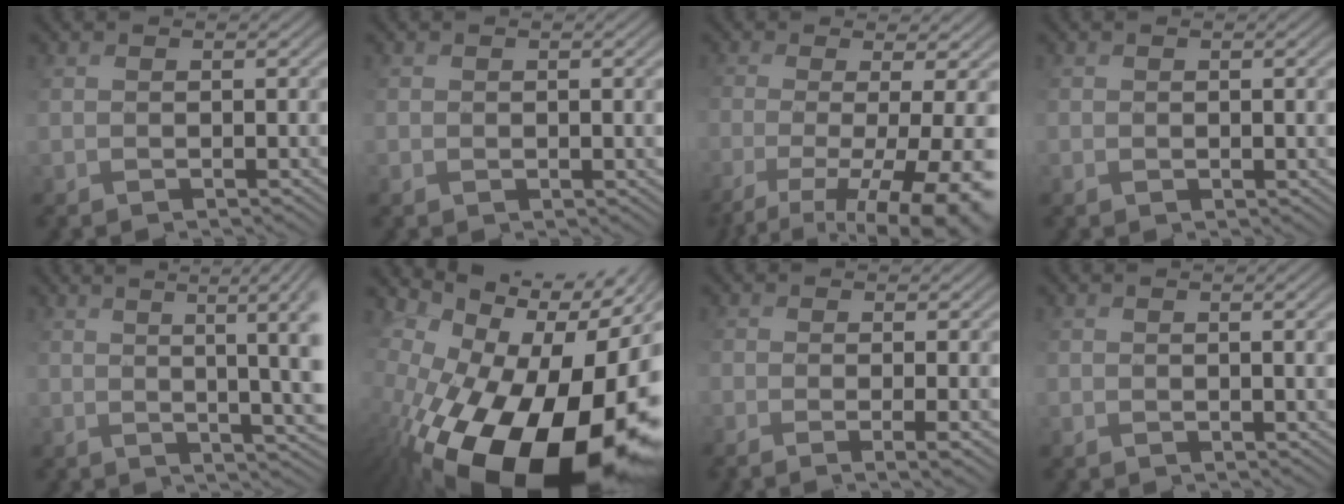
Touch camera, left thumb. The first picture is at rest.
{"total": 1.3, "force": [0.0, 0.6, 1.2], "torque": [-0.029, -0.006, 0.011]}
{"total": 12.2, "force": [-5.4, 3.7, 10.3], "torque": [-0.184, -0.021, -0.055]}
{"total": 1.7, "force": [0.0, 0.7, 1.5], "torque": [-0.034, -0.005, 0.012]}
{"total": 11.0, "force": [1.6, 3.6, 10.3], "torque": [-0.123, 0.022, 0.042]}
{"total": 21.3, "force": [-7.9, 12.2, 15.6], "torque": [-0.268, -0.063, -0.087]}
{"total": 5.4, "force": [-1.6, 1.8, 4.8], "torque": [-0.067, -0.006, -0.014]}
{"total": 3.0, "force": [0.2, 1.1, 2.8], "torque": [-0.046, -0.004, 0.016]}